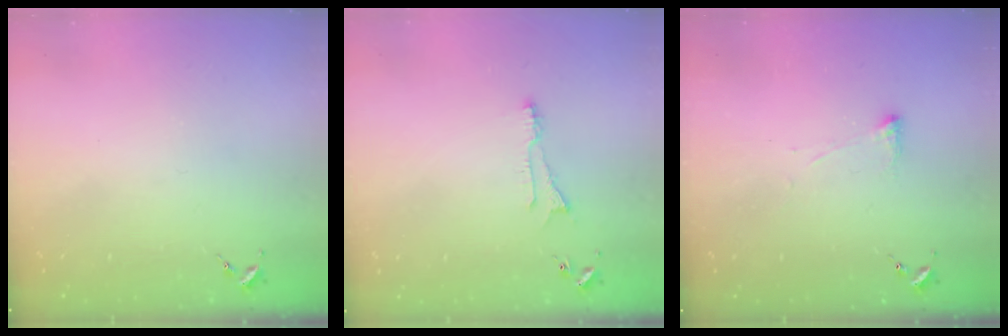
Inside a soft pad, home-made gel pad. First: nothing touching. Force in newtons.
{"total": 5.1, "press": 5.0, "slide": 0.6}
{"total": 2.8, "press": 2.7, "slide": 0.8}